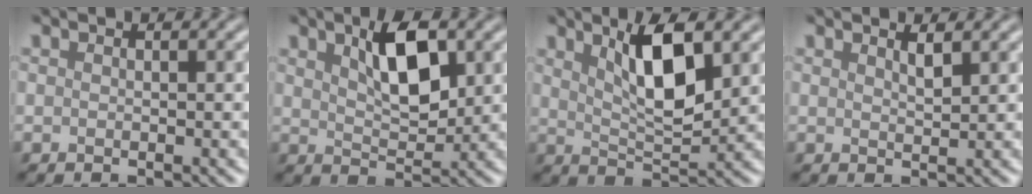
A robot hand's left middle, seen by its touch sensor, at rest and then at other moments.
{"total": 4.8, "force": [1.7, 2.0, 4.0], "torque": [-0.075, 0.001, 0.034]}
{"total": 5.8, "force": [2.1, 1.8, 5.1], "torque": [-0.090, -0.006, 0.043]}
{"total": 0.8, "force": [0.6, 0.1, 0.5], "torque": [-0.004, 0.001, 0.013]}